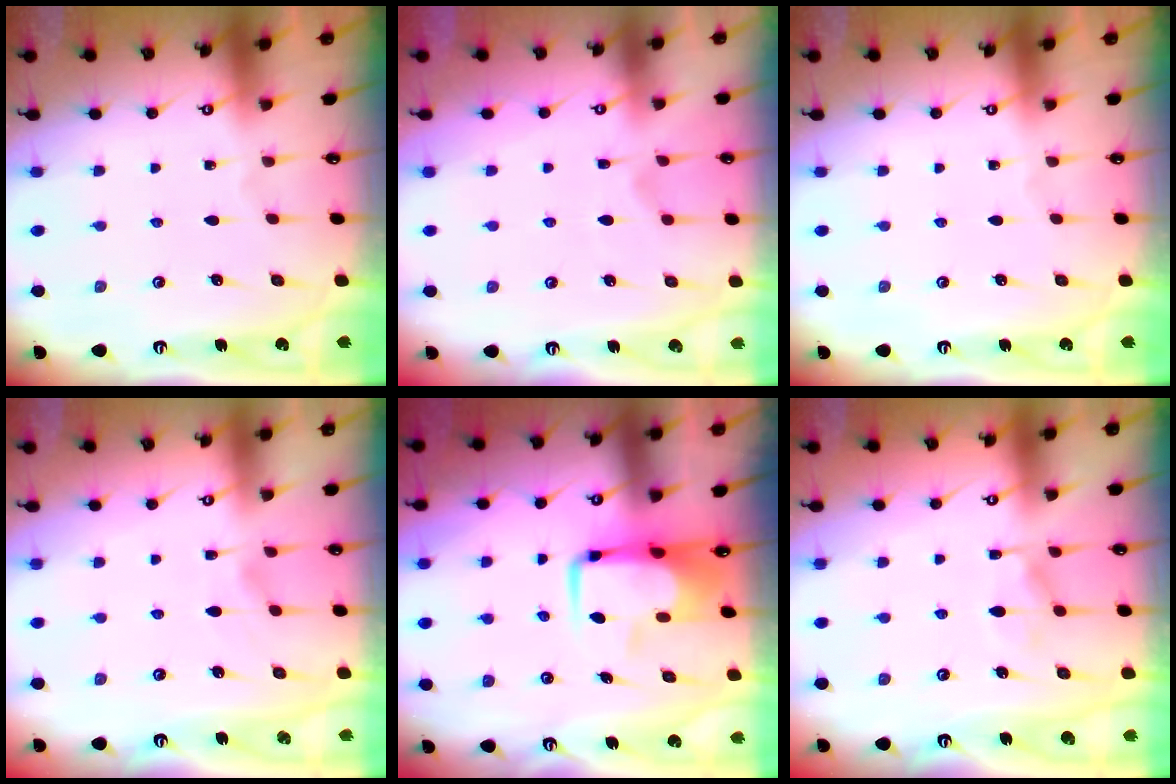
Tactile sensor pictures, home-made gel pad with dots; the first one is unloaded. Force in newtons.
{"total": 2.7, "press": 2.4, "slide": 1.2}
{"total": 0.0}
{"total": 1.4, "press": 0.9, "slide": 1.0}
{"total": 7.7, "press": 7.5, "slide": 1.4}
{"total": 6.6, "press": 6.6, "slide": 0.5}